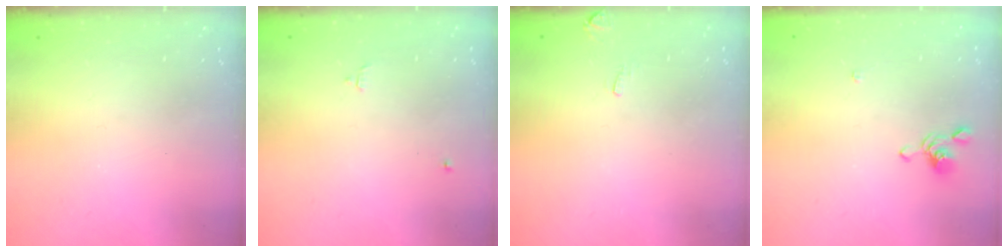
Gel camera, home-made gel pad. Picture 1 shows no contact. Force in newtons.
{"total": 1.6, "press": 1.6, "slide": 0.3}
{"total": 4.8, "press": 4.8, "slide": 0.1}
{"total": 3.7, "press": 3.6, "slide": 0.7}